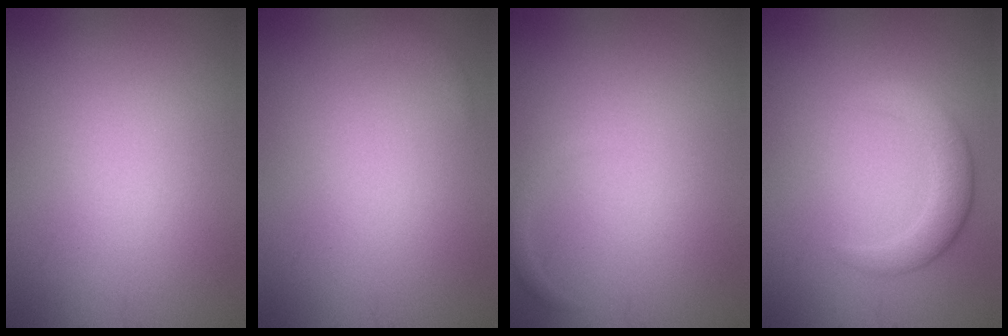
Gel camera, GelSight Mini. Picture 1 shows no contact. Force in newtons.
{"total": 0.7, "press": 0.7, "slide": 0.1}
{"total": 0.5, "press": 0.5, "slide": 0.1}
{"total": 2.9, "press": 2.9, "slide": 0.2}